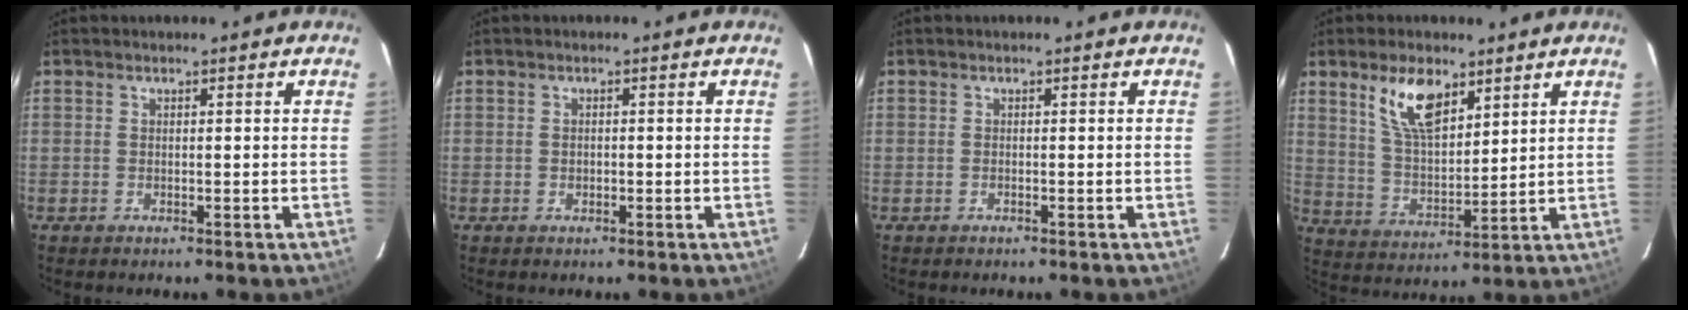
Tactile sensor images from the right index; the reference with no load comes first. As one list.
[{"total": 0.7, "force": [-0.2, 0.7, 0.2], "torque": [-0.001, 0.001, -0.002]}, {"total": 0.0}, {"total": 10.6, "force": [6.2, 4.8, 7.2], "torque": [-0.131, 0.008, 0.126]}]